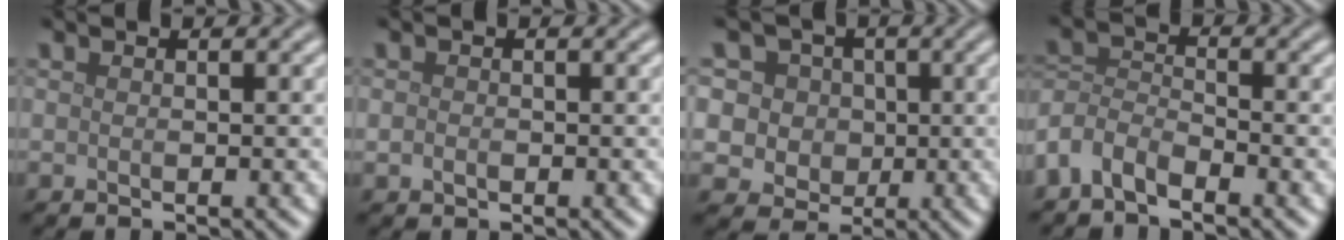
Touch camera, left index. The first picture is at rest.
{"total": 0.7, "force": [-0.2, 0.6, 0.4], "torque": [-0.005, -0.003, -0.005]}
{"total": 7.8, "force": [2.8, 6.4, 3.5], "torque": [-0.047, 0.020, 0.016]}
{"total": 3.4, "force": [-2.5, 1.6, 1.7], "torque": [-0.036, 0.003, -0.064]}